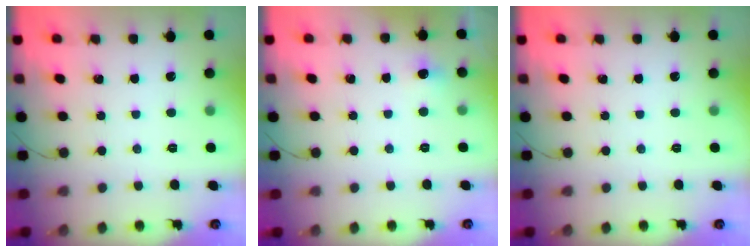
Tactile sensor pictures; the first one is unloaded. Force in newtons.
{"total": 9.1, "press": 4.3, "slide": 8.1}
{"total": 0.0}